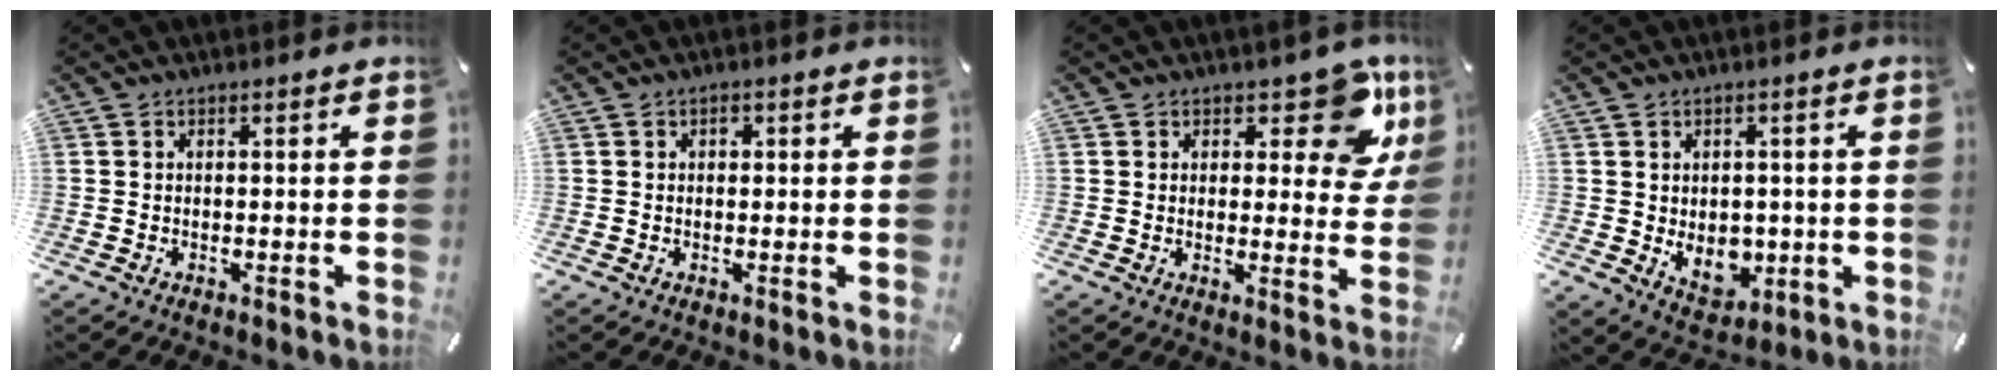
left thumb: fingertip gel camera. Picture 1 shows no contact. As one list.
[{"total": 1.2, "force": [0.2, 1.0, 0.7], "torque": [-0.006, 0.003, 0.000]}, {"total": 10.8, "force": [6.5, 5.6, 6.5], "torque": [-0.063, -0.045, 0.110]}, {"total": 7.5, "force": [-0.9, 6.0, 4.4], "torque": [-0.050, -0.004, -0.015]}]